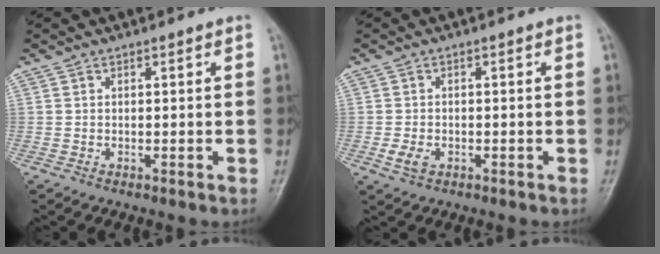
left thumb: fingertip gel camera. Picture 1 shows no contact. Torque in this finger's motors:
{"motor_torque": [-0.02, 0.04, 0.13, -0.11, 0.01]}